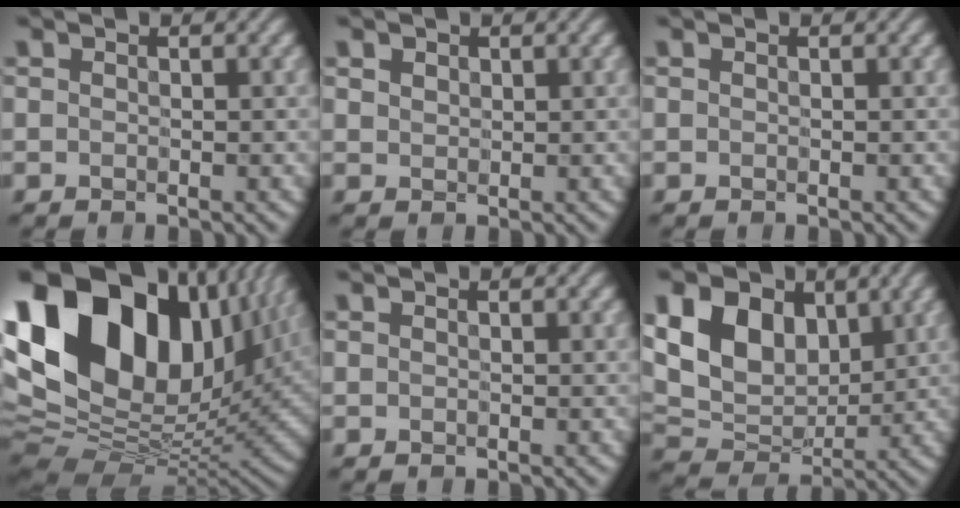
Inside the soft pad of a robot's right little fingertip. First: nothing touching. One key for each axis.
{"total": 1.3, "fx": 0.7, "fy": 0.9, "fz": 0.5, "tx": -0.016, "ty": -0.002, "tz": 0.020}
{"total": 0.0}
{"total": 20.3, "fx": 6.7, "fy": 13.3, "fz": 13.7, "tx": -0.272, "ty": 0.039, "tz": 0.114}
{"total": 0.0}
{"total": 9.9, "fx": 2.9, "fy": 6.9, "fz": 6.4, "tx": -0.140, "ty": 0.012, "tz": 0.042}